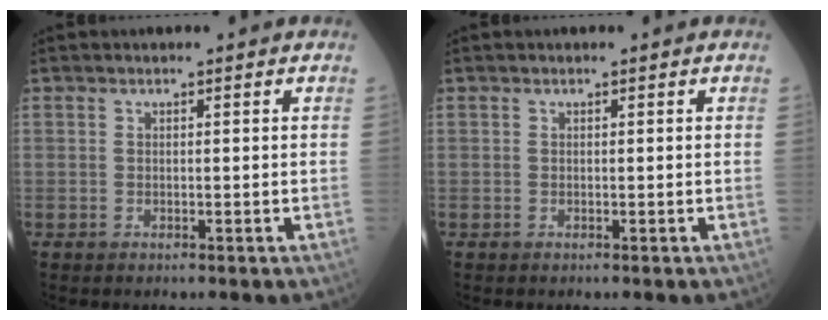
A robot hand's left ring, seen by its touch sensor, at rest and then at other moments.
{"total": 0.0}